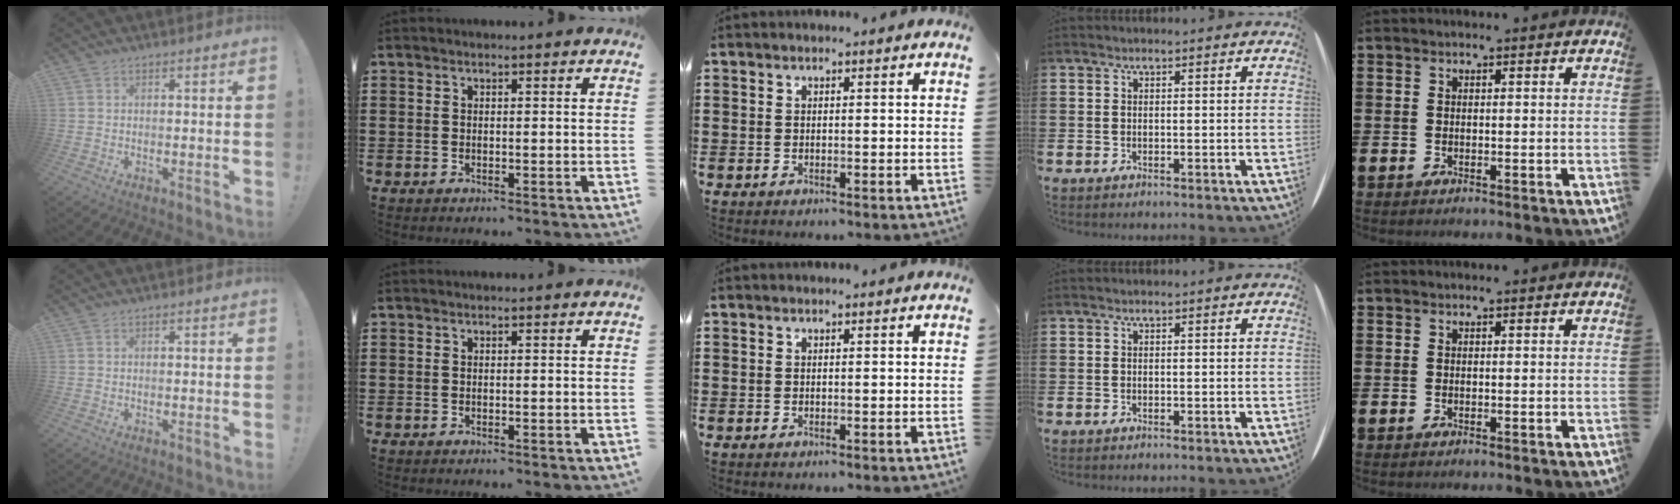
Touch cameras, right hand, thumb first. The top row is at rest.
{}